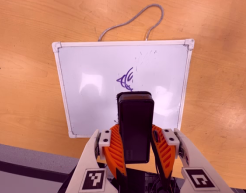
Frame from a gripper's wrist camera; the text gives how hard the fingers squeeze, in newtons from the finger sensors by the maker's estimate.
{"total": 9.9, "left": 8.3, "right": 11.5}